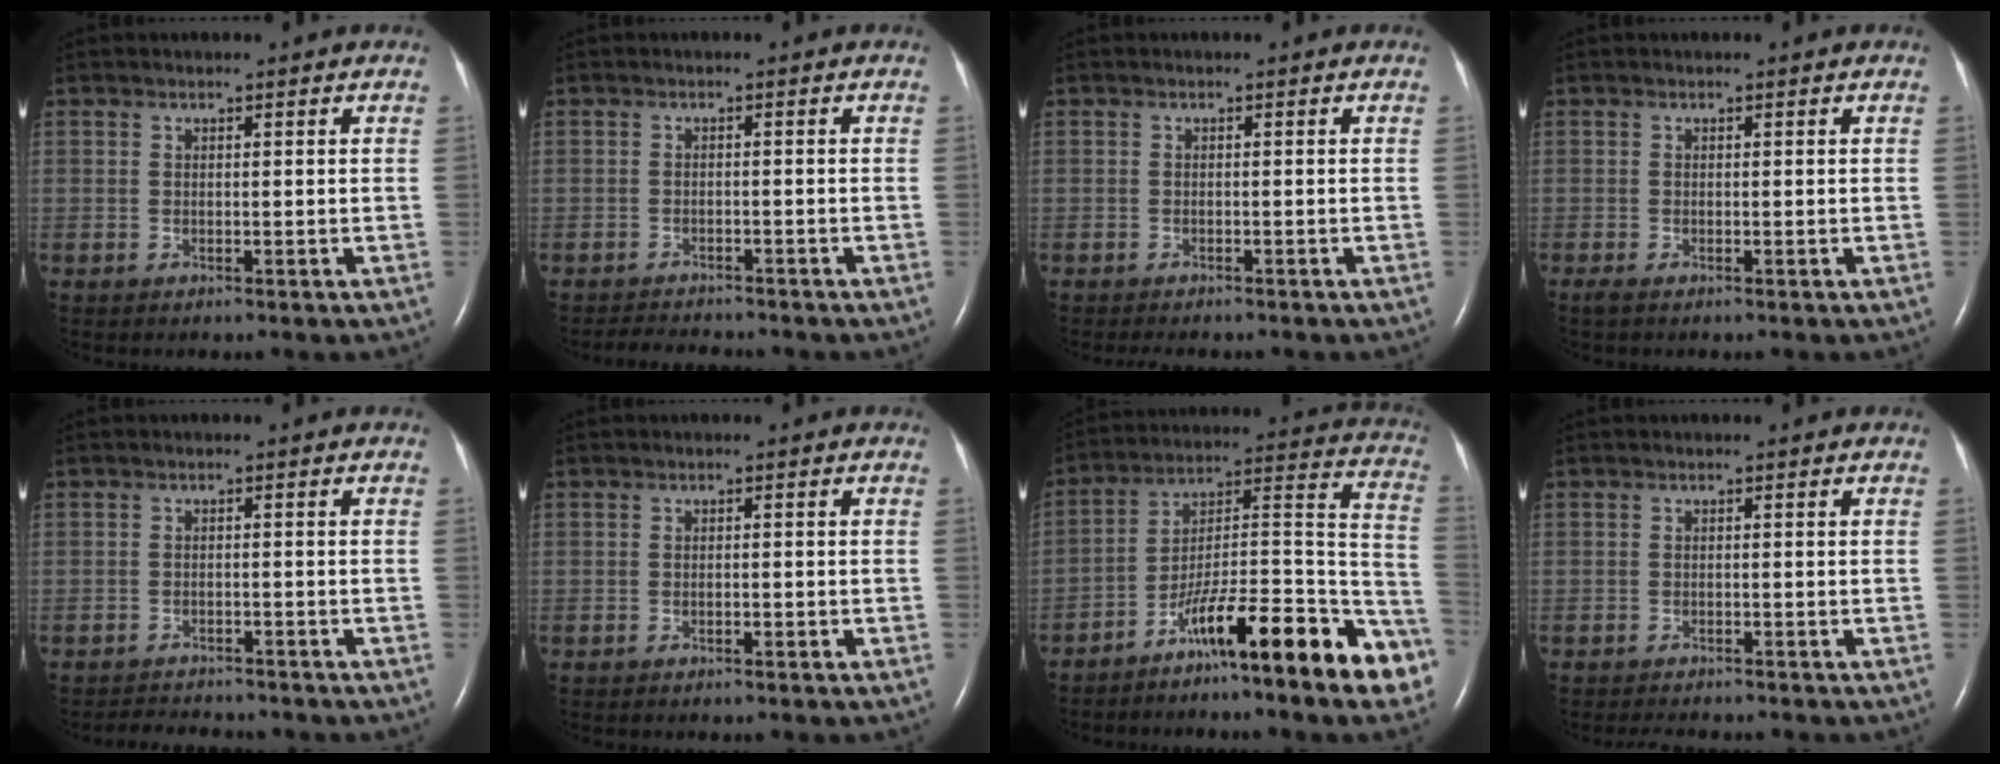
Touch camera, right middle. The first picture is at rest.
{"total": 4.7, "force": [-4.4, 0.8, 1.2], "torque": [-0.023, -0.009, -0.065]}
{"total": 3.4, "force": [-2.9, 0.8, 1.5], "torque": [-0.021, -0.007, -0.034]}
{"total": 0.7, "force": [-0.5, 0.0, 0.4], "torque": [-0.015, -0.004, -0.012]}
{"total": 5.7, "force": [-5.4, 1.3, 1.3], "torque": [-0.021, -0.006, -0.074]}
{"total": 0.8, "force": [-0.4, 0.2, 0.6], "torque": [-0.015, 0.000, -0.004]}
{"total": 19.2, "force": [-12.1, 1.7, 14.8], "torque": [-0.163, 0.037, -0.189]}
{"total": 3.2, "force": [-2.9, 0.7, 1.1], "torque": [-0.018, -0.007, -0.037]}